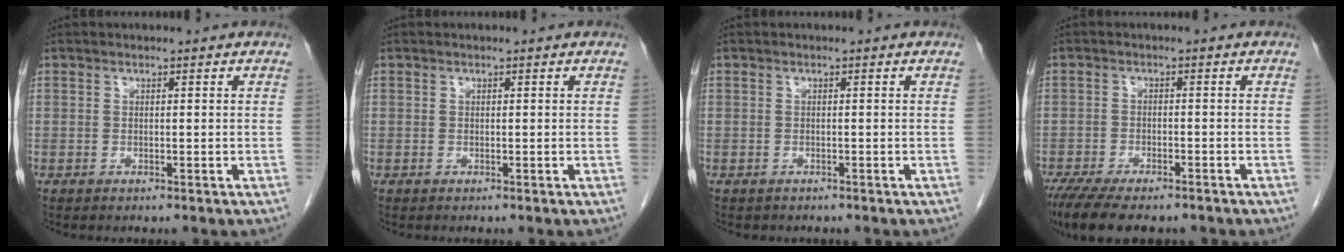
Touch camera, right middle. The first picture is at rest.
{"total": 0.0}
{"total": 0.9, "force": [-0.8, 0.5, 0.1], "torque": [-0.013, 0.001, -0.010]}
{"total": 12.0, "force": [-9.4, 3.8, 6.3], "torque": [-0.111, -0.011, -0.143]}